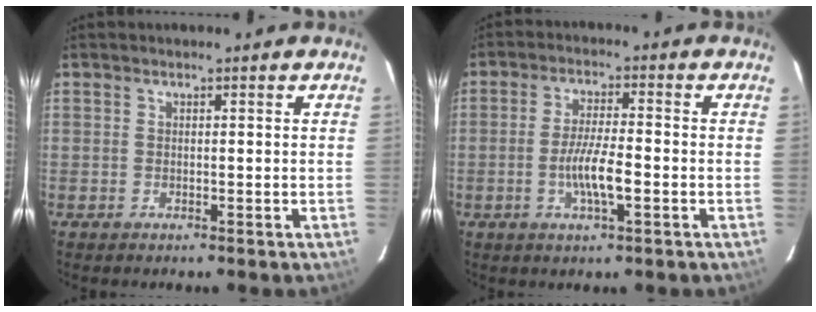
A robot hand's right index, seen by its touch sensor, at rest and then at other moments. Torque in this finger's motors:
{"motor_torque": [0.76, -0.18, 0.52, 0.13]}